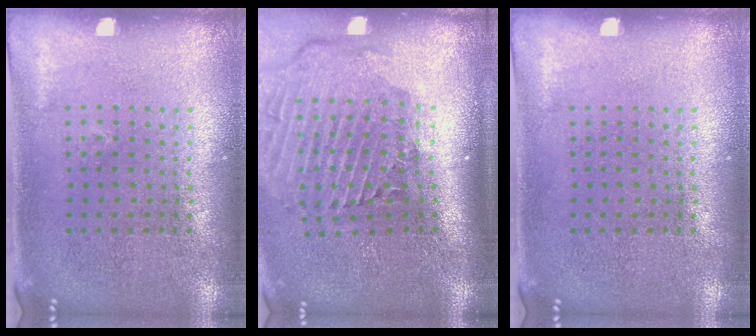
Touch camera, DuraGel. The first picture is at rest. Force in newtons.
{"total": 3.0, "press": 2.1, "slide": 2.1}
{"total": 0.0}